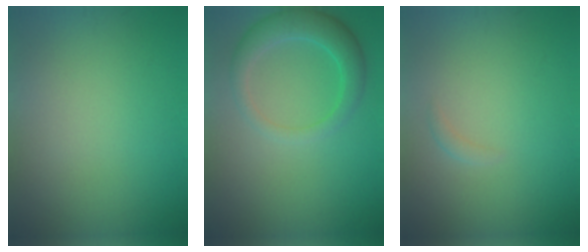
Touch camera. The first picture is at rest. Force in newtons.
{"total": 3.8, "press": 3.8, "slide": 0.2}
{"total": 0.6, "press": 0.6, "slide": 0.0}